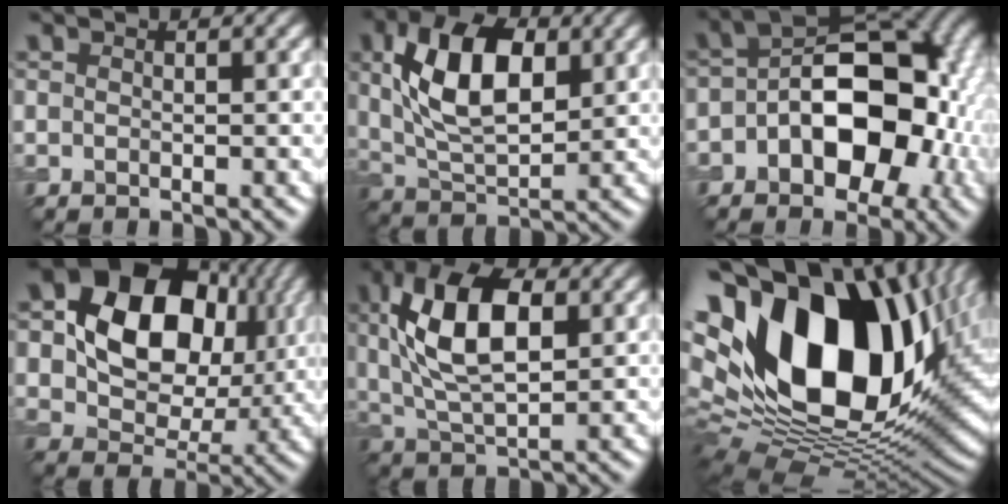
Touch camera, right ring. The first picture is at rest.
{"total": 8.3, "force": [2.5, 4.6, 6.4], "torque": [-0.117, 0.012, 0.043]}
{"total": 11.1, "force": [-2.1, 6.9, 8.4], "torque": [-0.100, 0.012, -0.036]}
{"total": 14.0, "force": [3.8, 10.1, 8.9], "torque": [-0.135, 0.014, 0.059]}
{"total": 9.1, "force": [2.5, 4.7, 7.4], "torque": [-0.148, 0.015, 0.037]}
{"total": 20.6, "force": [5.2, 13.3, 14.9], "torque": [-0.303, -0.001, 0.109]}